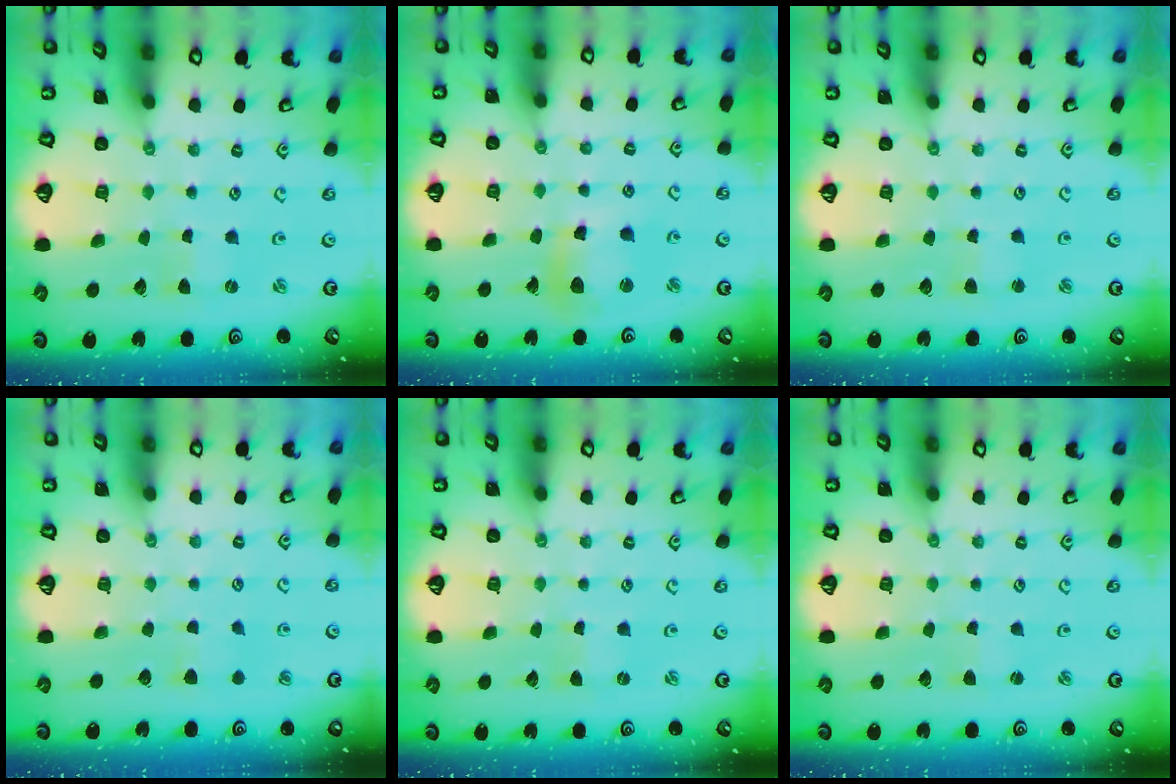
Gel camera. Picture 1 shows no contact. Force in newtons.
{"total": 10.4, "press": 10.3, "slide": 1.5}
{"total": 2.5, "press": 2.5, "slide": 0.4}
{"total": 3.7, "press": 3.6, "slide": 0.6}
{"total": 0.0}
{"total": 1.4, "press": 1.4, "slide": 0.3}